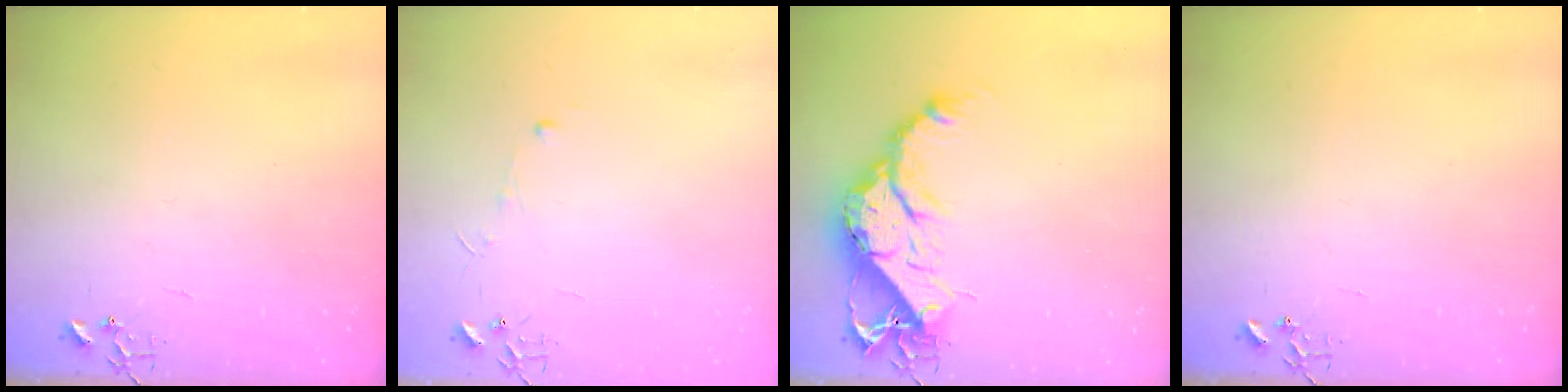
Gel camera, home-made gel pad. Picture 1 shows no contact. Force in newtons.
{"total": 3.9, "press": 3.8, "slide": 0.4}
{"total": 17.2, "press": 17.1, "slide": 1.3}
{"total": 0.0}